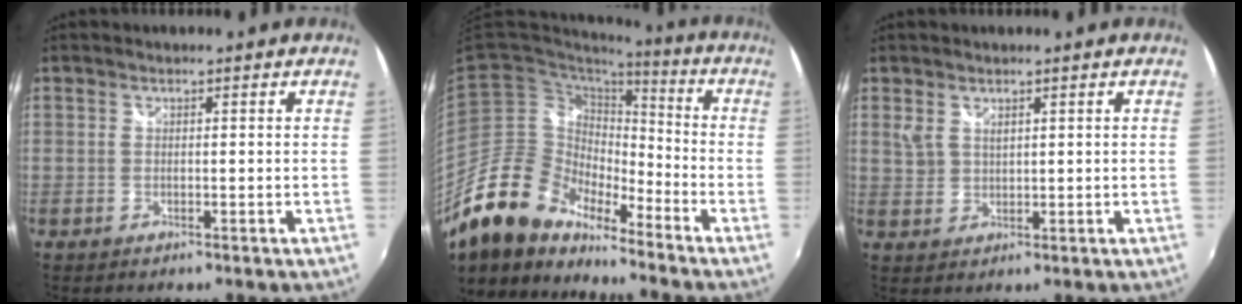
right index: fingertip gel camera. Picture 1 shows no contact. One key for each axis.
{"total": 16.7, "fx": -14.1, "fy": 6.8, "fz": 5.7, "tx": -0.112, "ty": 0.011, "tz": -0.266}
{"total": 2.7, "fx": 1.7, "fy": 1.6, "fz": 1.4, "tx": -0.022, "ty": 0.000, "tz": 0.033}